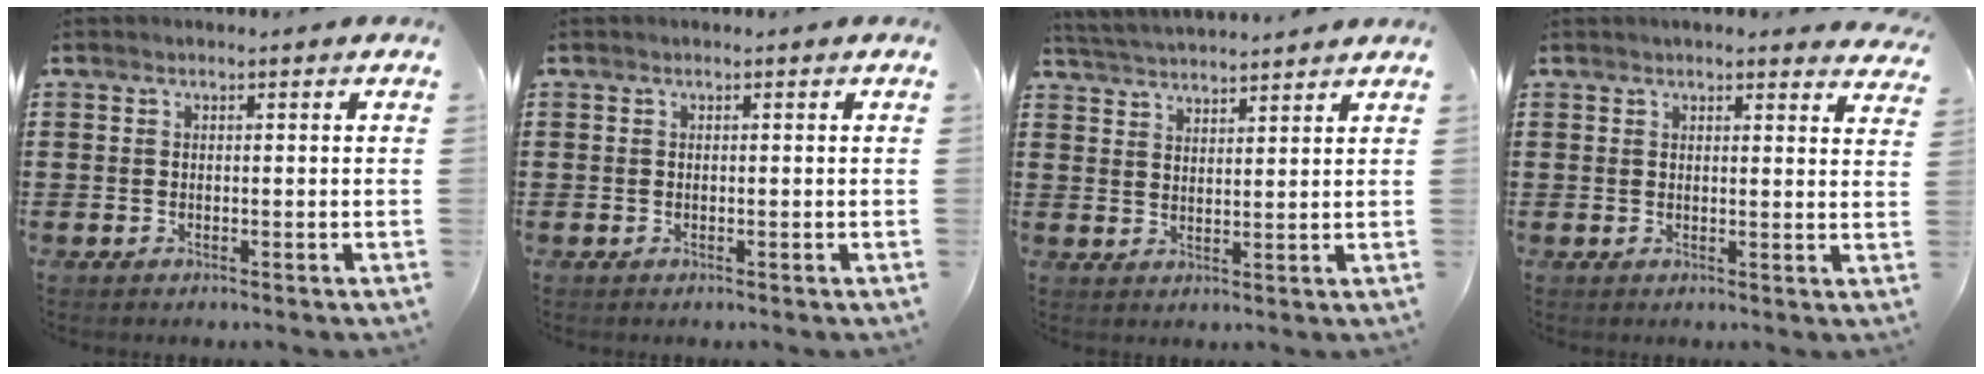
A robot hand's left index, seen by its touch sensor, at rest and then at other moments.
{"total": 0.0}
{"total": 3.3, "force": [3.3, -0.4, 0.0], "torque": [-0.013, -0.013, 0.058]}
{"total": 2.5, "force": [2.4, 0.1, 0.4], "torque": [-0.008, -0.008, 0.044]}